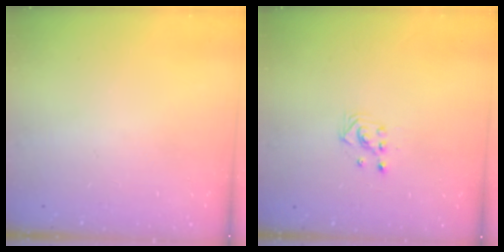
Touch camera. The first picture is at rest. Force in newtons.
{"total": 2.2, "press": 2.2, "slide": 0.2}